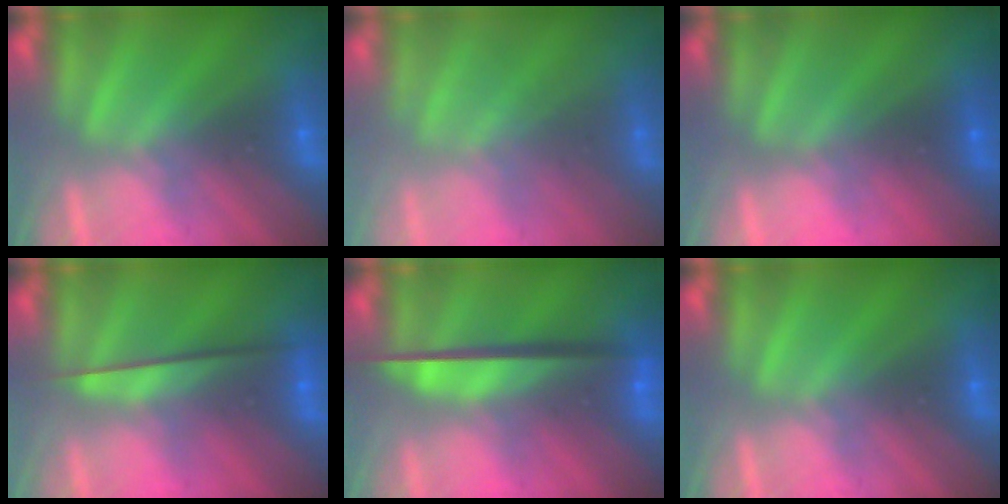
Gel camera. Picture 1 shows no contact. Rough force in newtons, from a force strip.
{"total": 2.1}
{"total": 2.9}
{"total": 2.3}
{"total": 14.6}
{"total": 0.0}